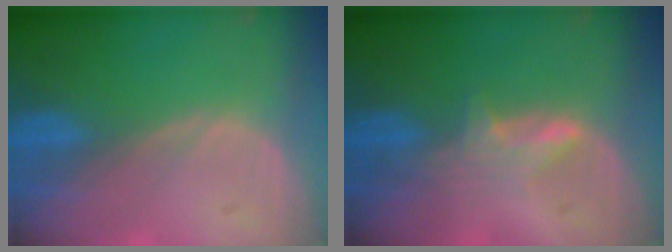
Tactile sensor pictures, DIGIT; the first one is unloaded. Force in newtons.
{"total": 2.9, "press": 2.9, "slide": 0.4}